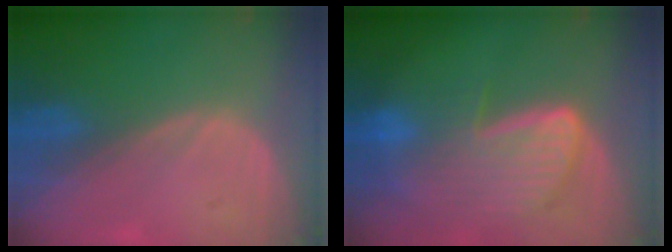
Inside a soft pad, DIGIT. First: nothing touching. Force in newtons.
{"total": 9.2, "press": 8.1, "slide": 4.3}